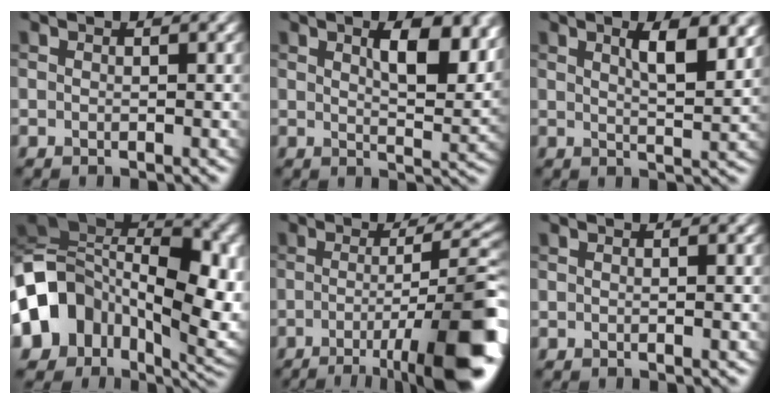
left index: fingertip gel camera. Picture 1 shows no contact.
{"total": 6.3, "force": [2.6, 2.5, 5.1], "torque": [-0.077, -0.005, 0.045]}
{"total": 5.2, "force": [2.3, 1.6, 4.3], "torque": [-0.061, -0.001, 0.038]}
{"total": 14.8, "force": [-0.3, 10.7, 10.2], "torque": [-0.204, 0.007, 0.001]}
{"total": 13.7, "force": [-5.1, 3.4, 12.3], "torque": [-0.162, -0.008, -0.077]}
{"total": 0.9, "force": [-0.1, 0.1, 0.9], "torque": [-0.011, 0.000, -0.001]}